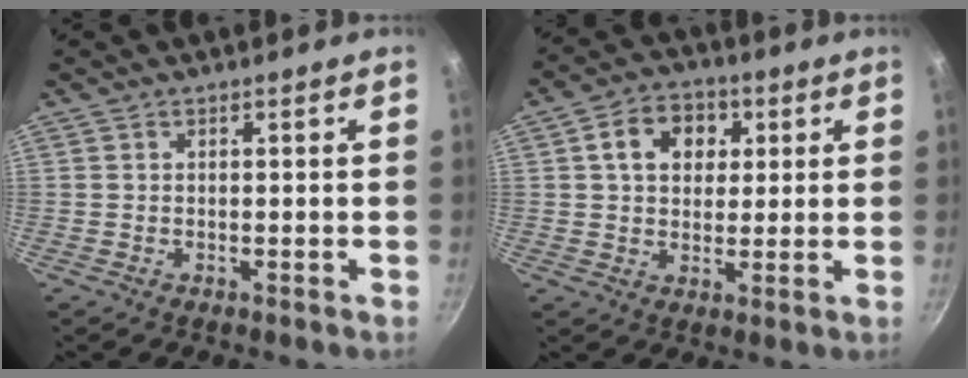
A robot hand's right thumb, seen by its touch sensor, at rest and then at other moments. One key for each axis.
{"total": 9.2, "fx": 2.7, "fy": 7.0, "fz": 5.2, "tx": -0.059, "ty": 0.005, "tz": 0.032}